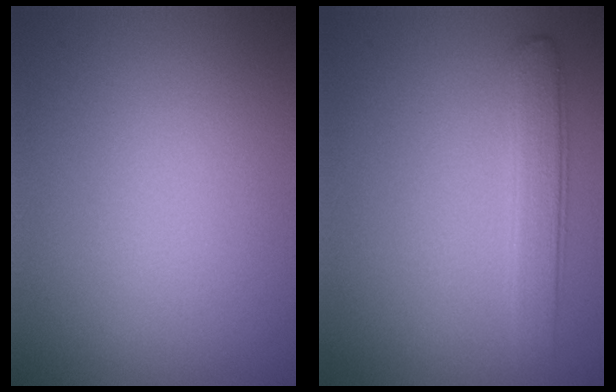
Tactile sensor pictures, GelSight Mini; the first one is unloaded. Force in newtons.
{"total": 2.8, "press": 2.8, "slide": 0.1}